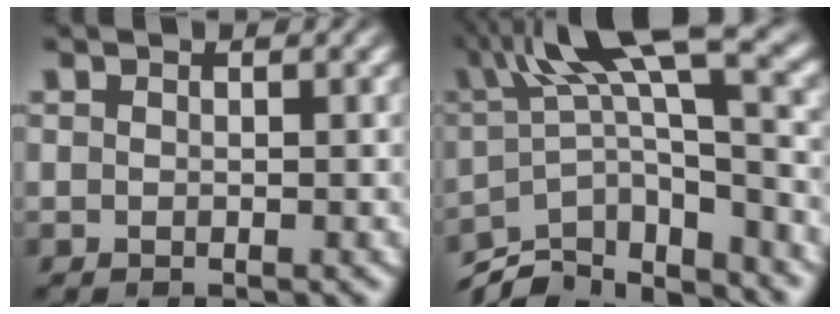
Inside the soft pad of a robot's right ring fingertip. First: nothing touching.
{"total": 10.9, "force": [-1.9, 6.2, 8.8], "torque": [-0.146, -0.030, -0.018]}